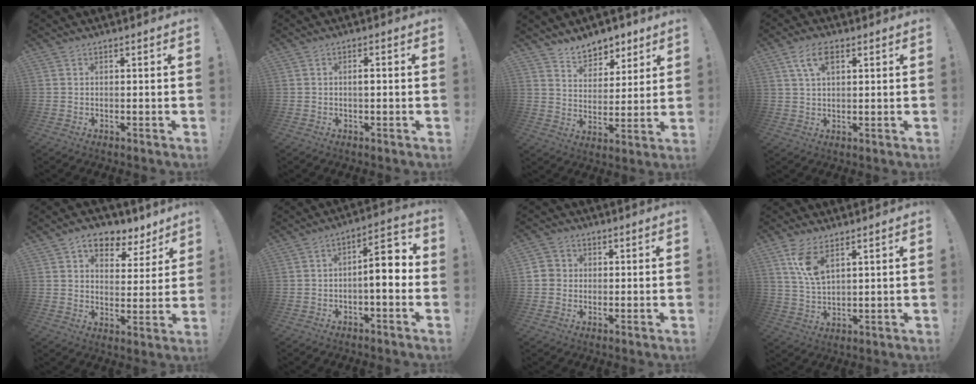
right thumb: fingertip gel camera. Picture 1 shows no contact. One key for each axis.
{"total": 1.5, "fx": -0.3, "fy": 0.3, "fz": 1.4, "tx": -0.021, "ty": 0.001, "tz": -0.009}
{"total": 8.7, "fx": 7.1, "fy": 4.8, "fz": 1.6, "tx": -0.027, "ty": -0.056, "tz": 0.137}
{"total": 6.8, "fx": 2.9, "fy": 3.4, "fz": 5.2, "tx": -0.096, "ty": 0.005, "tz": 0.053}
{"total": 9.3, "fx": 5.9, "fy": 5.7, "fz": 4.5, "tx": -0.061, "ty": -0.036, "tz": 0.110}
{"total": 8.9, "fx": -1.3, "fy": 3.1, "fz": 8.2, "tx": -0.120, "ty": 0.007, "tz": -0.026}
{"total": 4.1, "fx": -0.2, "fy": 3.9, "fz": 1.1, "tx": -0.018, "ty": 0.011, "tz": -0.003}
{"total": 8.6, "fx": 4.8, "fy": 3.5, "fz": 6.1, "tx": -0.119, "ty": -0.019, "tz": 0.087}